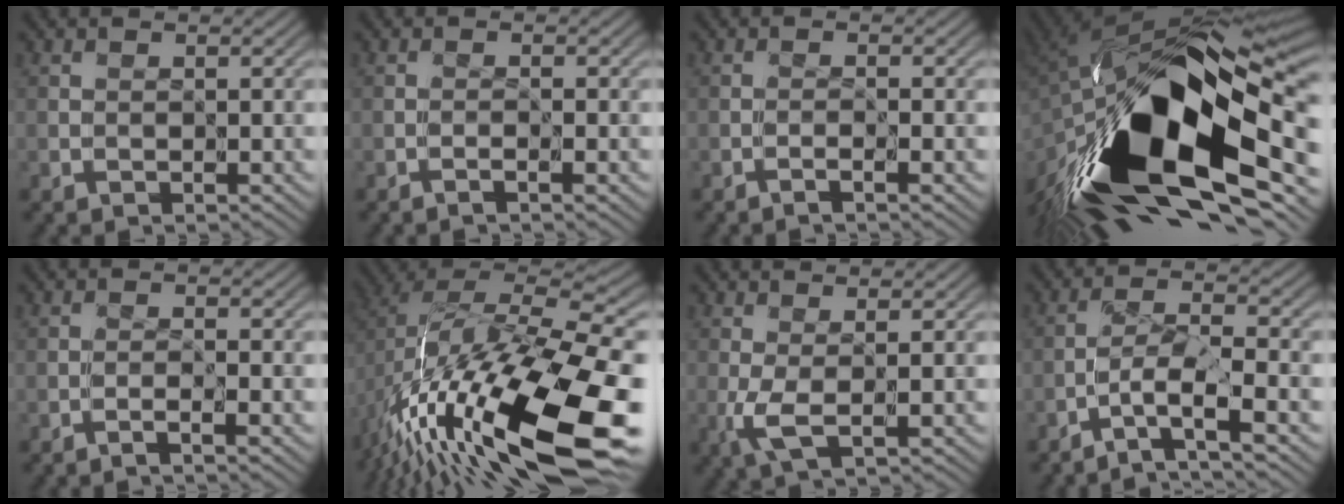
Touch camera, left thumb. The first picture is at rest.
{"total": 0.8, "force": [-0.6, -0.3, 0.5], "torque": [-0.013, 0.002, -0.014]}
{"total": 1.1, "force": [-0.8, -0.3, 0.7], "torque": [-0.016, 0.002, -0.020]}
{"total": 20.0, "force": [-6.1, 10.0, 16.2], "torque": [-0.323, -0.042, -0.098]}
{"total": 1.5, "force": [-1.1, -0.3, 0.9], "torque": [-0.020, 0.003, -0.027]}
{"total": 18.6, "force": [-7.1, 7.7, 15.4], "torque": [-0.296, -0.028, -0.115]}
{"total": 2.1, "force": [0.2, 0.2, 2.1], "torque": [-0.063, -0.002, -0.002]}
{"total": 6.0, "force": [-3.5, 0.9, 4.8], "torque": [-0.091, 0.005, -0.073]}